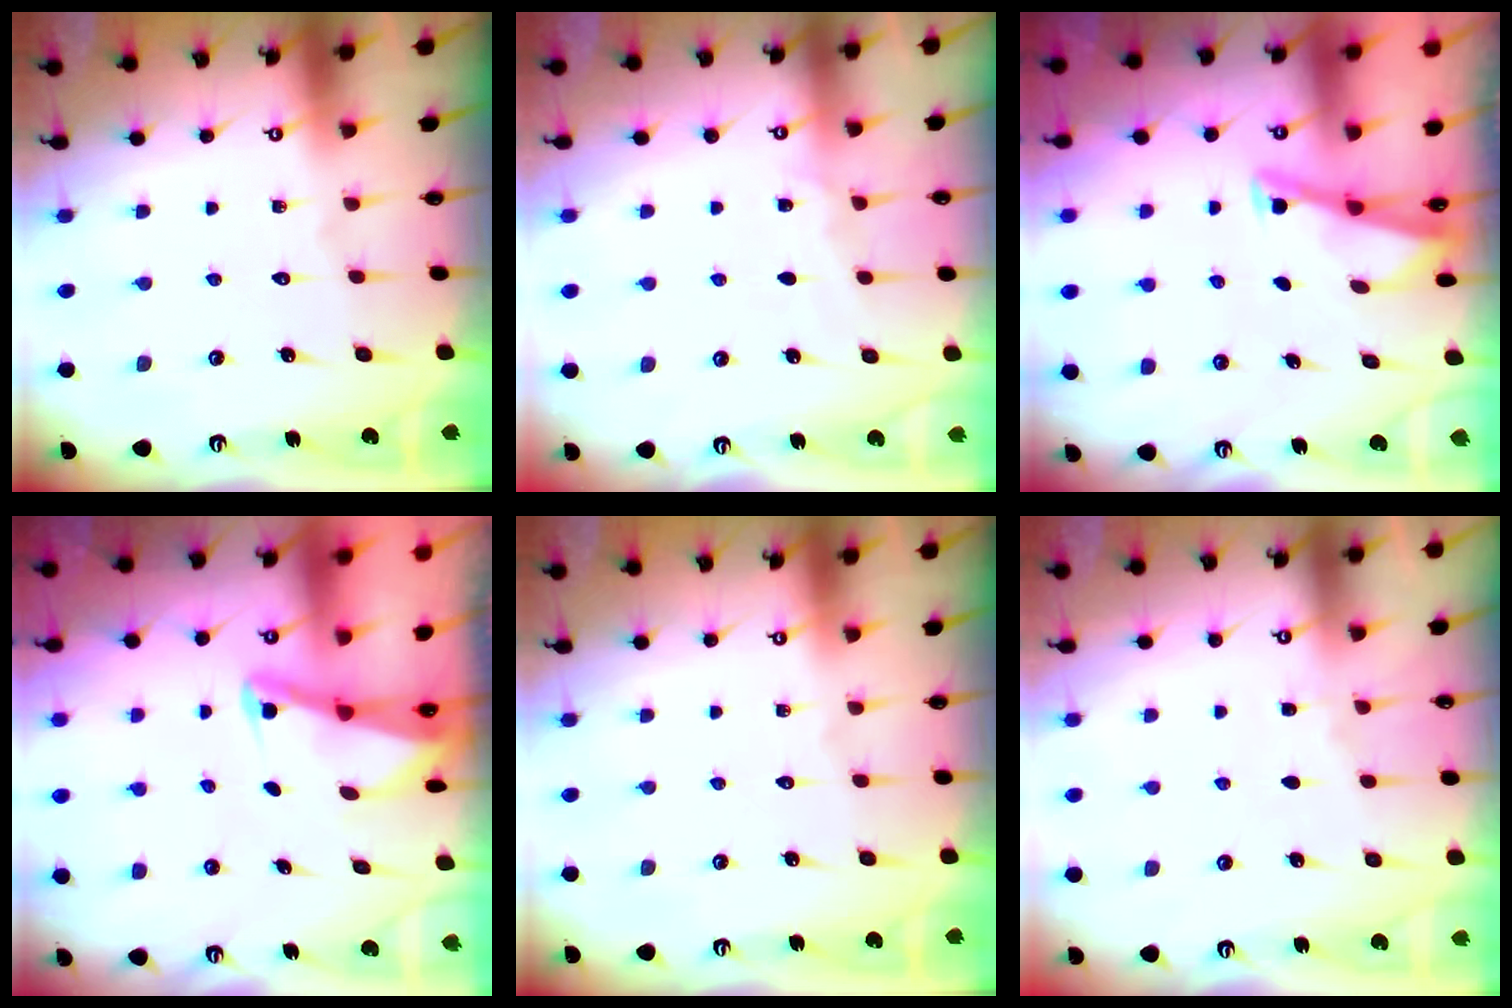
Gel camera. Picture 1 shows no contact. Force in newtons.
{"total": 3.5, "press": 3.5, "slide": 0.4}
{"total": 2.8, "press": 2.7, "slide": 0.3}
{"total": 2.2, "press": 2.2, "slide": 0.3}
{"total": 0.0}
{"total": 2.9, "press": 2.9, "slide": 0.5}